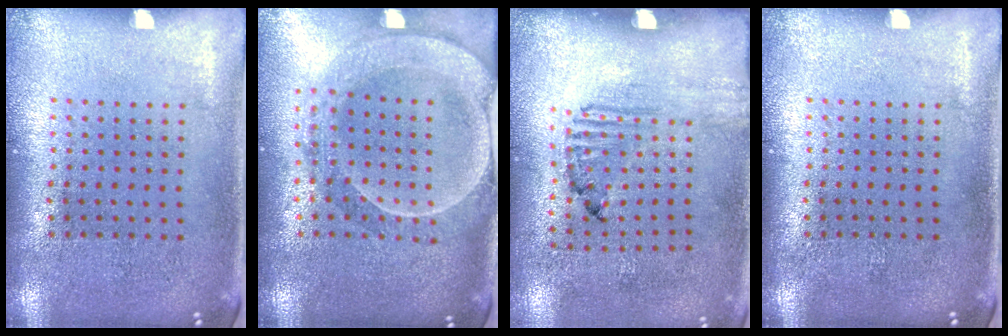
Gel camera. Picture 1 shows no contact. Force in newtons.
{"total": 2.3, "press": 2.1, "slide": 0.9}
{"total": 1.7, "press": 1.0, "slide": 1.4}
{"total": 0.0}